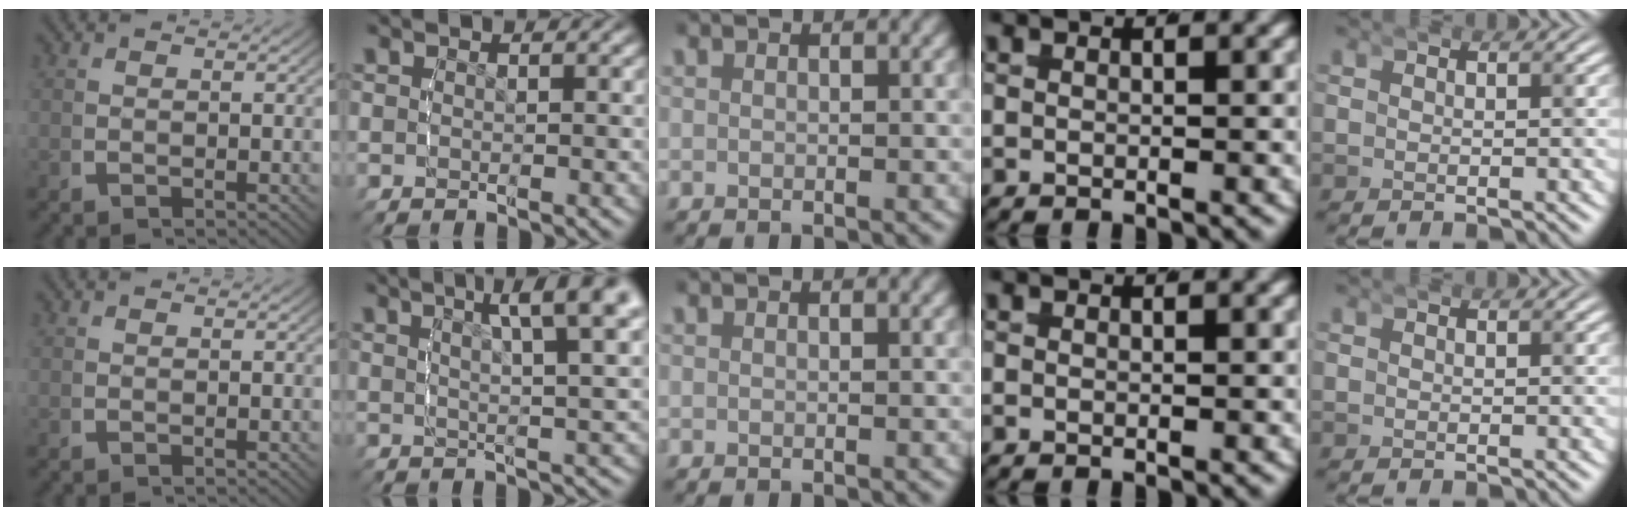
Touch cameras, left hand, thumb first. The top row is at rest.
{"index": {"total": 8.1, "force": [4.4, 2.0, 6.5], "torque": [-0.080, 0.014, 0.064]}}